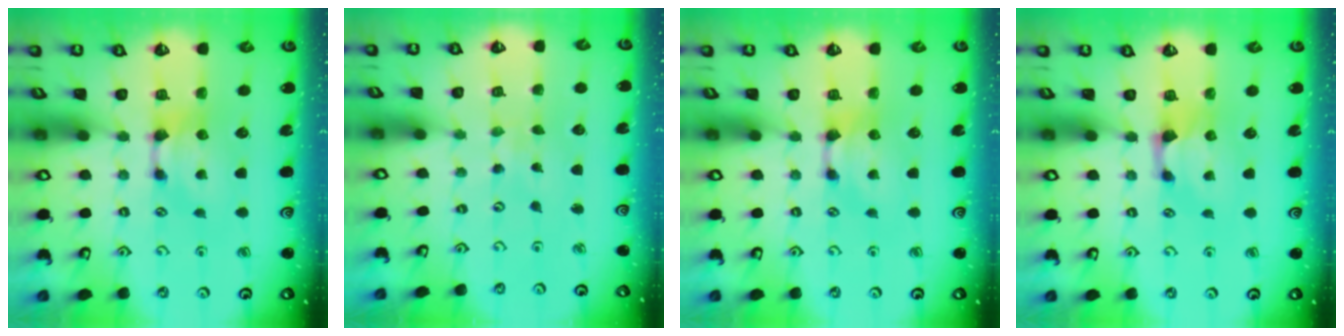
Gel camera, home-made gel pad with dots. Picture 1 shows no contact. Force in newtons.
{"total": 5.1, "press": 5.0, "slide": 0.3}
{"total": 0.0}
{"total": 0.6, "press": 0.1, "slide": 0.6}